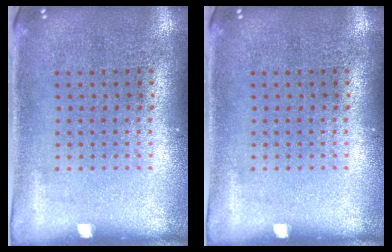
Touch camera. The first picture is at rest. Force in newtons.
{"total": 0.0}